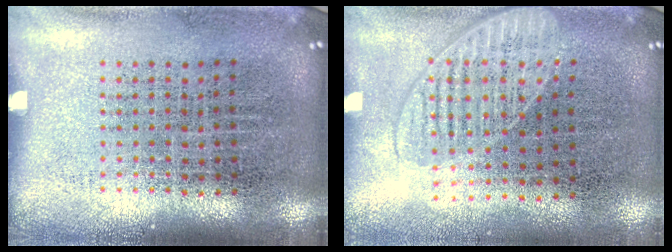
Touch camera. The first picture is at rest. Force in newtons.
{"total": 1.4, "press": 1.3, "slide": 0.7}